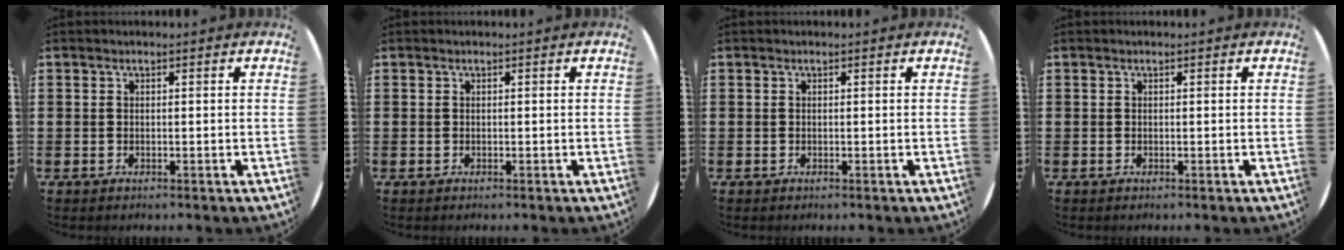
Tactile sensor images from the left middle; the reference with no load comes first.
{"total": 0.0}
{"total": 0.0}
{"total": 0.0}